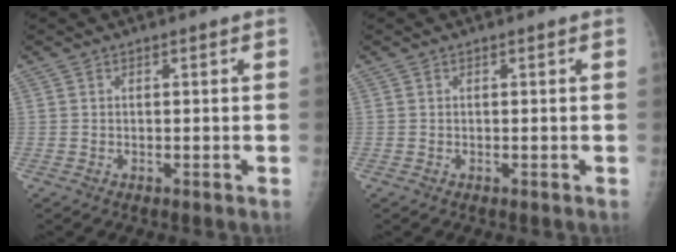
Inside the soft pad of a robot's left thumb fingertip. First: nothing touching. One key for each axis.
{"total": 0.0}